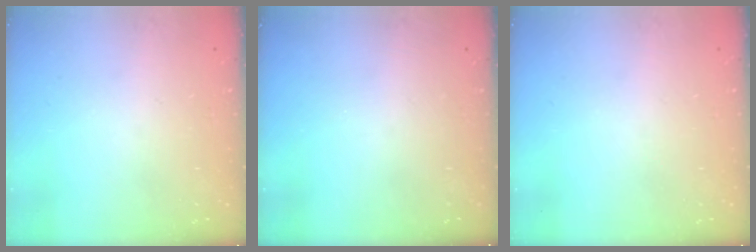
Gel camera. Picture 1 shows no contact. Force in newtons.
{"total": 0.0}
{"total": 0.0}